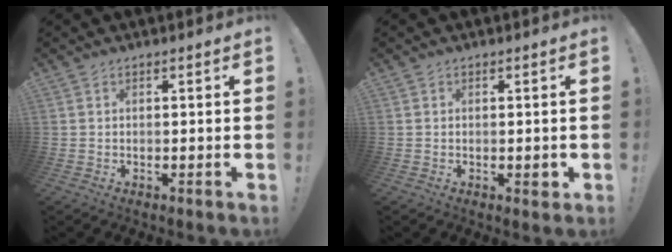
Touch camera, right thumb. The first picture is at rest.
{"total": 1.7, "force": [-0.3, 1.0, 1.4], "torque": [-0.014, 0.002, -0.005]}